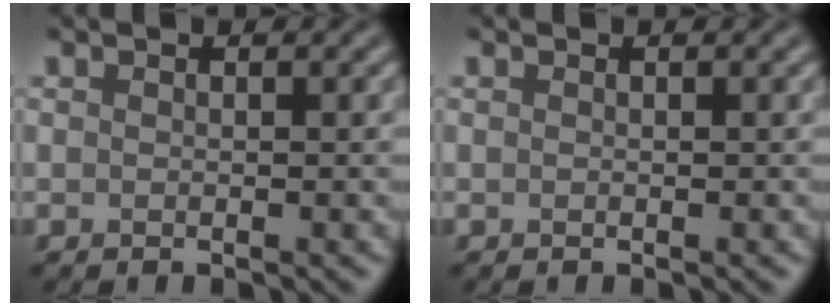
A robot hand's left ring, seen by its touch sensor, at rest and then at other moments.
{"total": 0.0}